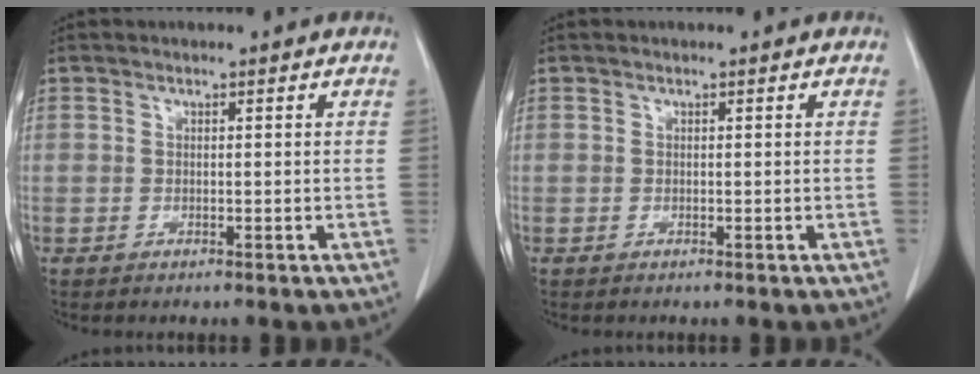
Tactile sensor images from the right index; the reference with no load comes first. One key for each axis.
{"total": 0.0}